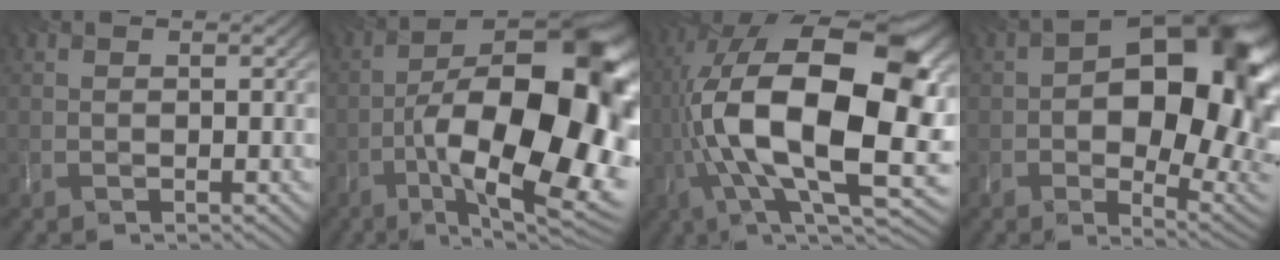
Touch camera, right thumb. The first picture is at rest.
{"total": 19.0, "force": [-5.5, 7.8, 16.5], "torque": [-0.253, -0.002, -0.086]}
{"total": 20.5, "force": [-0.1, 9.1, 18.4], "torque": [-0.341, -0.008, -0.002]}
{"total": 17.1, "force": [0.8, 9.7, 14.0], "torque": [-0.182, -0.015, 0.024]}